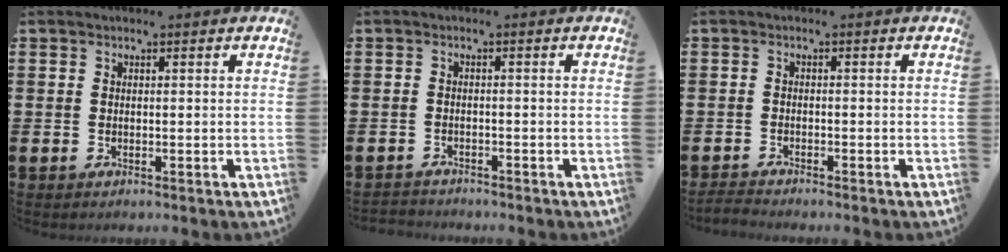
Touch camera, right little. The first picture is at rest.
{"total": 1.2, "force": [-1.2, 0.1, -0.2], "torque": [0.000, 0.004, -0.026]}
{"total": 1.1, "force": [-1.1, 0.0, 0.2], "torque": [-0.006, 0.001, -0.023]}